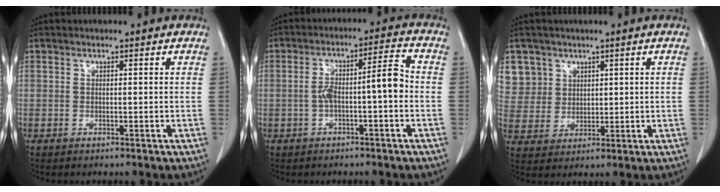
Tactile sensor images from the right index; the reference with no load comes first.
{"total": 7.0, "force": [-1.3, 1.2, 6.8], "torque": [-0.117, 0.031, -0.019]}
{"total": 8.5, "force": [4.5, 7.2, 0.3], "torque": [-0.008, 0.013, 0.103]}